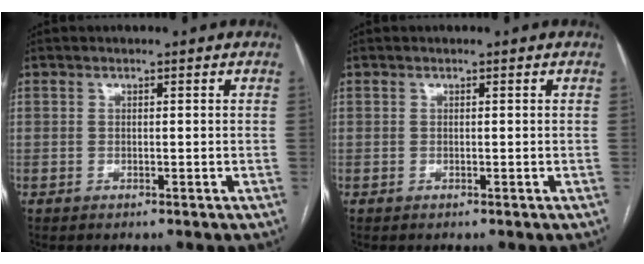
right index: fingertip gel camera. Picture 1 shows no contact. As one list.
[{"total": 0.0}]